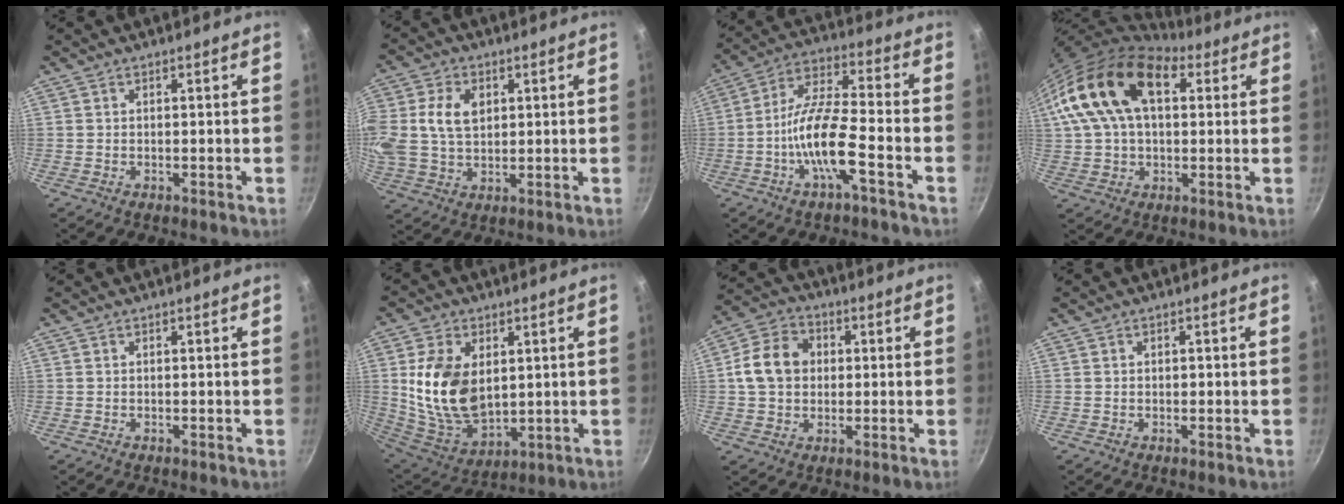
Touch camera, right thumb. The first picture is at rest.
{"total": 13.1, "force": [2.7, 9.4, 8.7], "torque": [-0.183, 0.015, 0.050]}
{"total": 12.1, "force": [-5.0, 3.0, 10.6], "torque": [-0.202, 0.040, -0.103]}
{"total": 18.3, "force": [5.4, 11.2, 13.5], "torque": [-0.223, 0.014, 0.083]}
{"total": 0.0}
{"total": 16.3, "force": [2.6, 10.6, 12.1], "torque": [-0.208, -0.029, 0.065]}
{"total": 10.7, "force": [1.2, 8.7, 6.2], "torque": [-0.086, 0.014, 0.006]}
{"total": 0.7, "force": [0.0, 0.6, 0.4], "torque": [-0.004, 0.004, 0.001]}